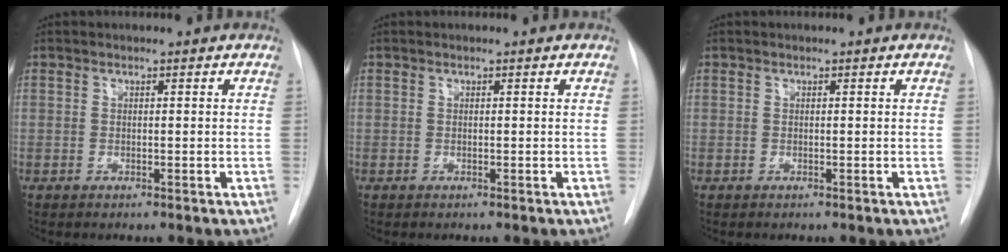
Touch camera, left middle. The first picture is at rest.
{"total": 0.0}
{"total": 0.0}